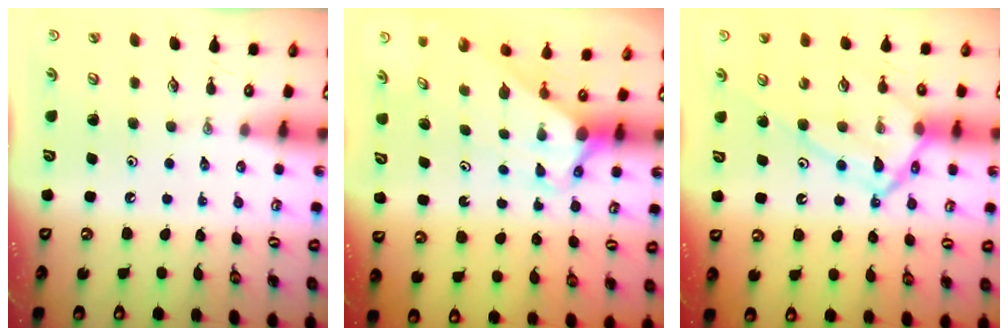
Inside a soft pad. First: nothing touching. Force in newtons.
{"total": 2.7, "press": 2.7, "slide": 0.0}
{"total": 14.5, "press": 14.5, "slide": 1.2}